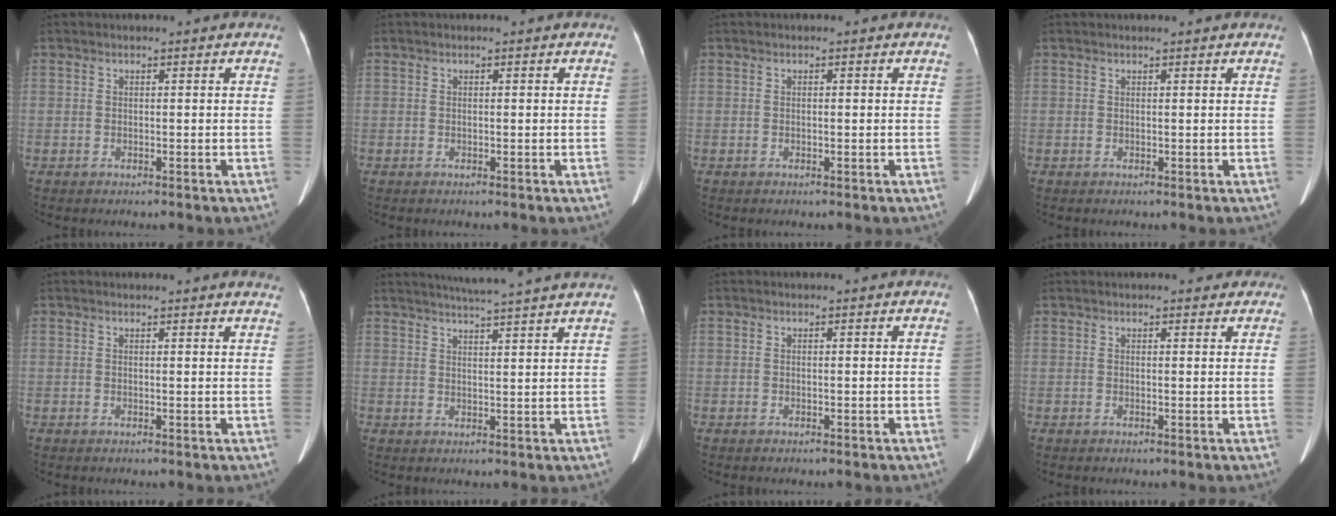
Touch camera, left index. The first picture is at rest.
{"total": 0.0}
{"total": 0.0}
{"total": 1.1, "force": [1.0, 0.0, 0.3], "torque": [-0.009, 0.009, 0.015]}
{"total": 7.8, "force": [7.6, 0.4, 2.0], "torque": [-0.016, -0.002, 0.062]}
{"total": 12.4, "force": [11.2, -1.3, 5.3], "torque": [-0.088, -0.001, 0.139]}
{"total": 0.8, "force": [0.8, 0.0, 0.3], "torque": [-0.006, 0.007, 0.013]}
{"total": 5.8, "force": [5.0, 1.7, 2.3], "torque": [-0.019, 0.018, 0.055]}